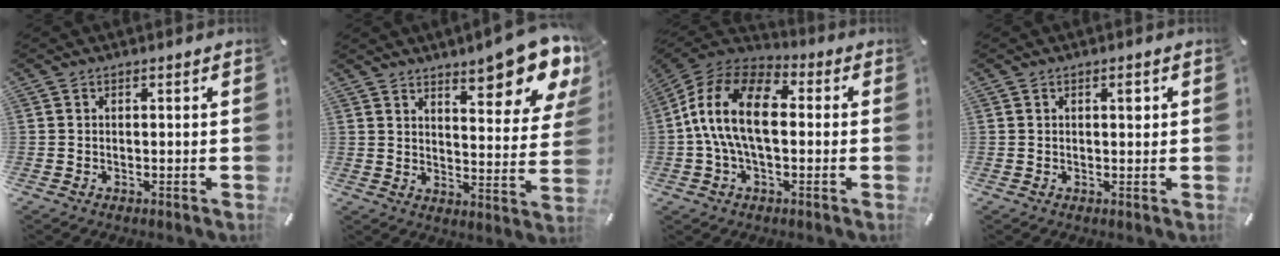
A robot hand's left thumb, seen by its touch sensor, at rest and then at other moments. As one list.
[{"total": 14.2, "force": [10.6, 4.2, 8.4], "torque": [-0.104, -0.078, 0.175]}, {"total": 15.5, "force": [-0.9, 9.0, 12.6], "torque": [-0.268, 0.013, -0.020]}, {"total": 2.1, "force": [0.7, 1.0, 1.7], "torque": [-0.019, -0.002, 0.008]}]